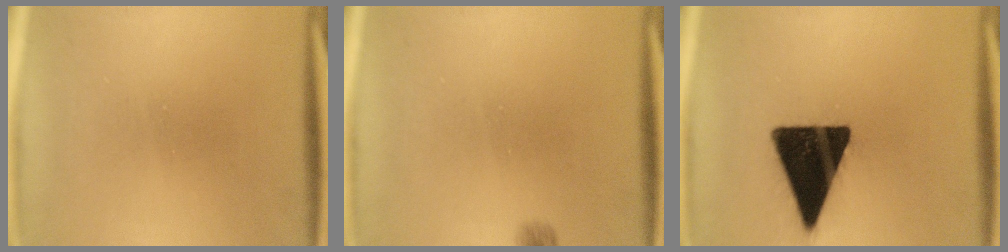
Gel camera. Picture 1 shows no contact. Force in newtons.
{"total": 1.3}
{"total": 18.0}